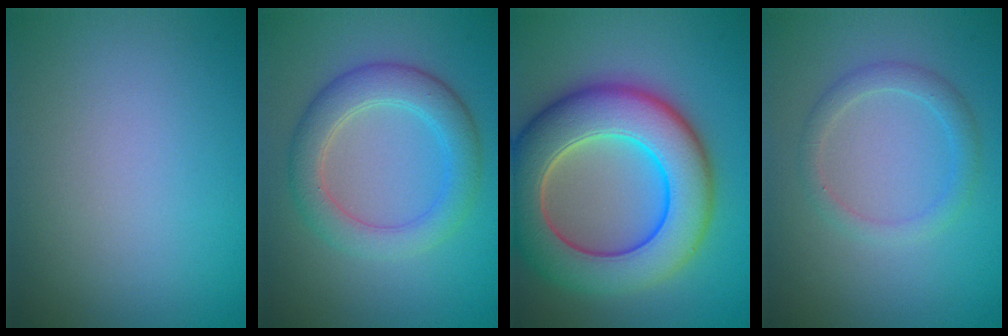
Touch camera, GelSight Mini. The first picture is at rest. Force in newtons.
{"total": 4.4, "press": 4.4, "slide": 0.1}
{"total": 11.1, "press": 11.1, "slide": 0.8}
{"total": 1.9, "press": 1.9, "slide": 0.0}